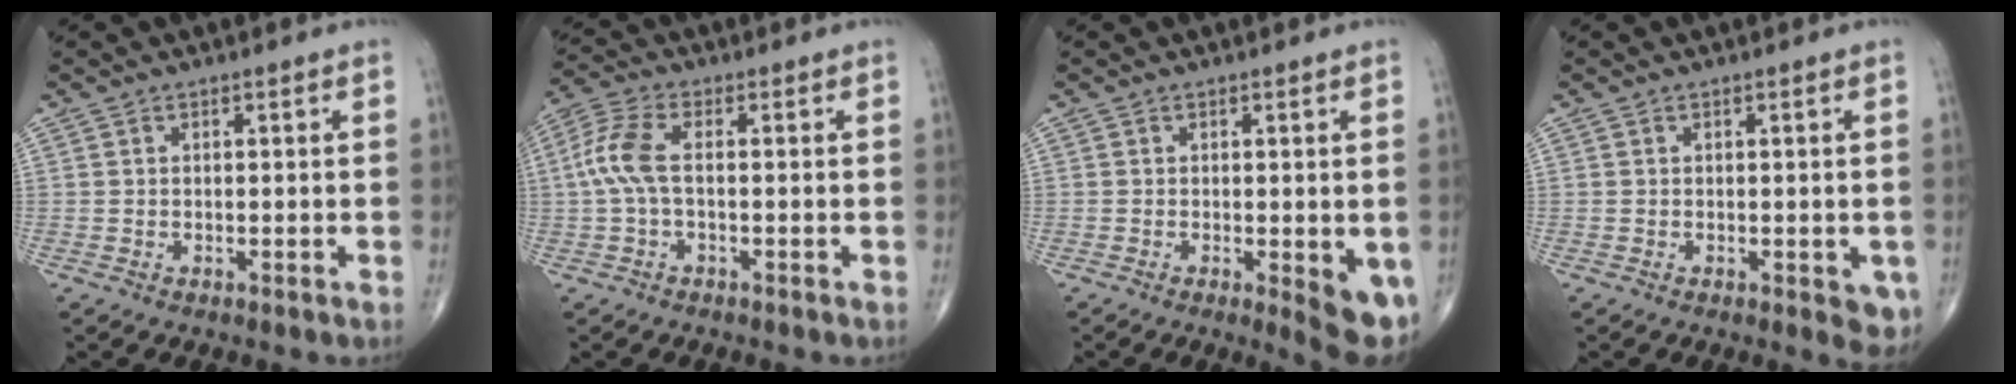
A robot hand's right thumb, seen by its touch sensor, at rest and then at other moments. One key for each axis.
{"total": 6.8, "fx": -0.2, "fy": 2.8, "fz": 6.2, "tx": -0.159, "ty": 0.018, "tz": -0.010}
{"total": 6.8, "fx": -1.7, "fy": 2.0, "fz": 6.2, "tx": -0.070, "ty": -0.015, "tz": -0.019}
{"total": 4.3, "fx": -1.4, "fy": 1.9, "fz": 3.7, "tx": -0.019, "ty": -0.005, "tz": -0.015}